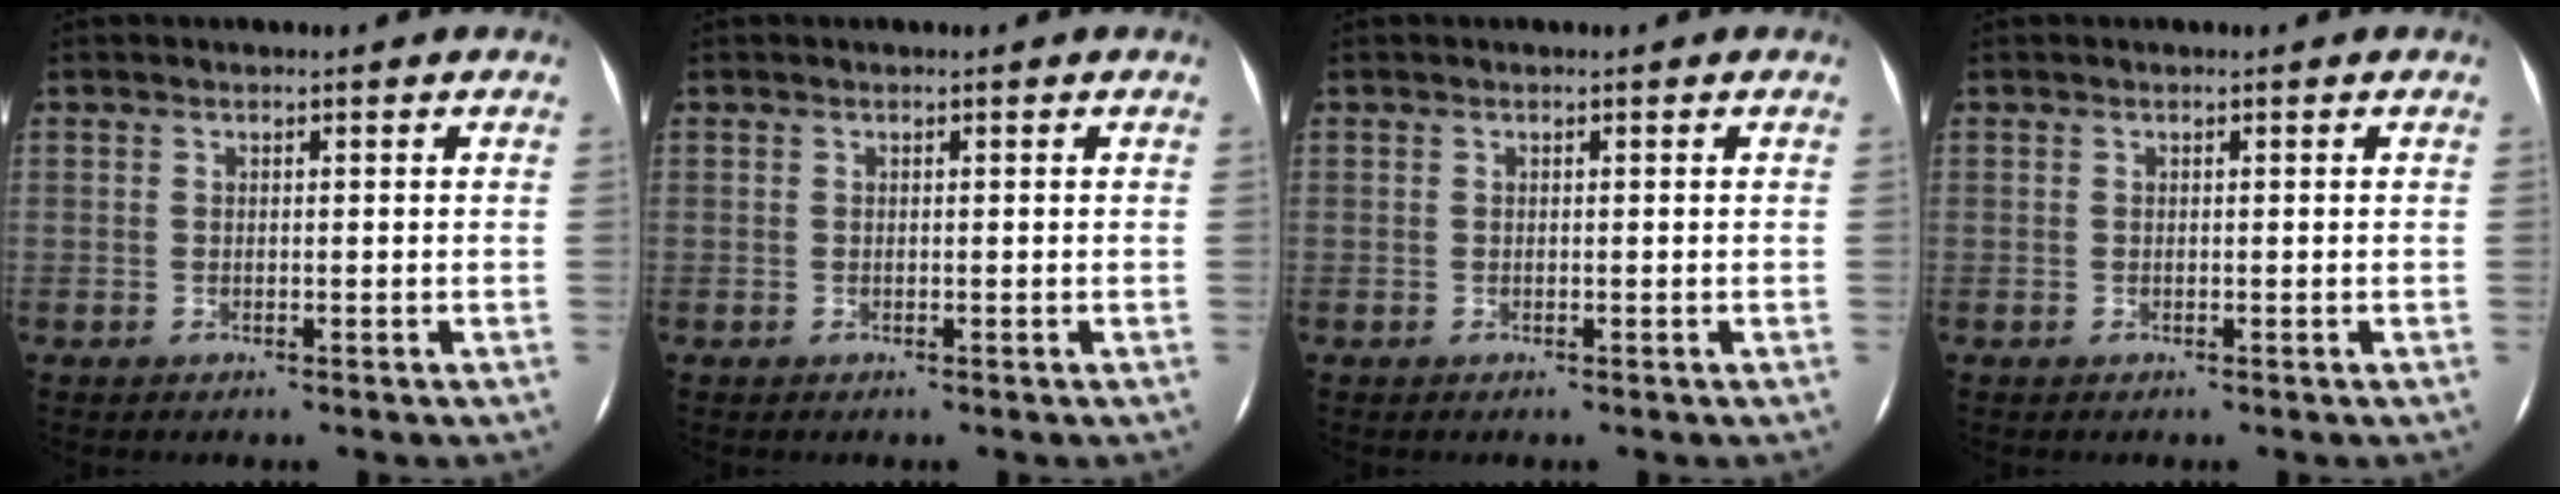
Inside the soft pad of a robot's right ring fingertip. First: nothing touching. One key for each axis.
{"total": 0.0}
{"total": 0.0}
{"total": 0.0}